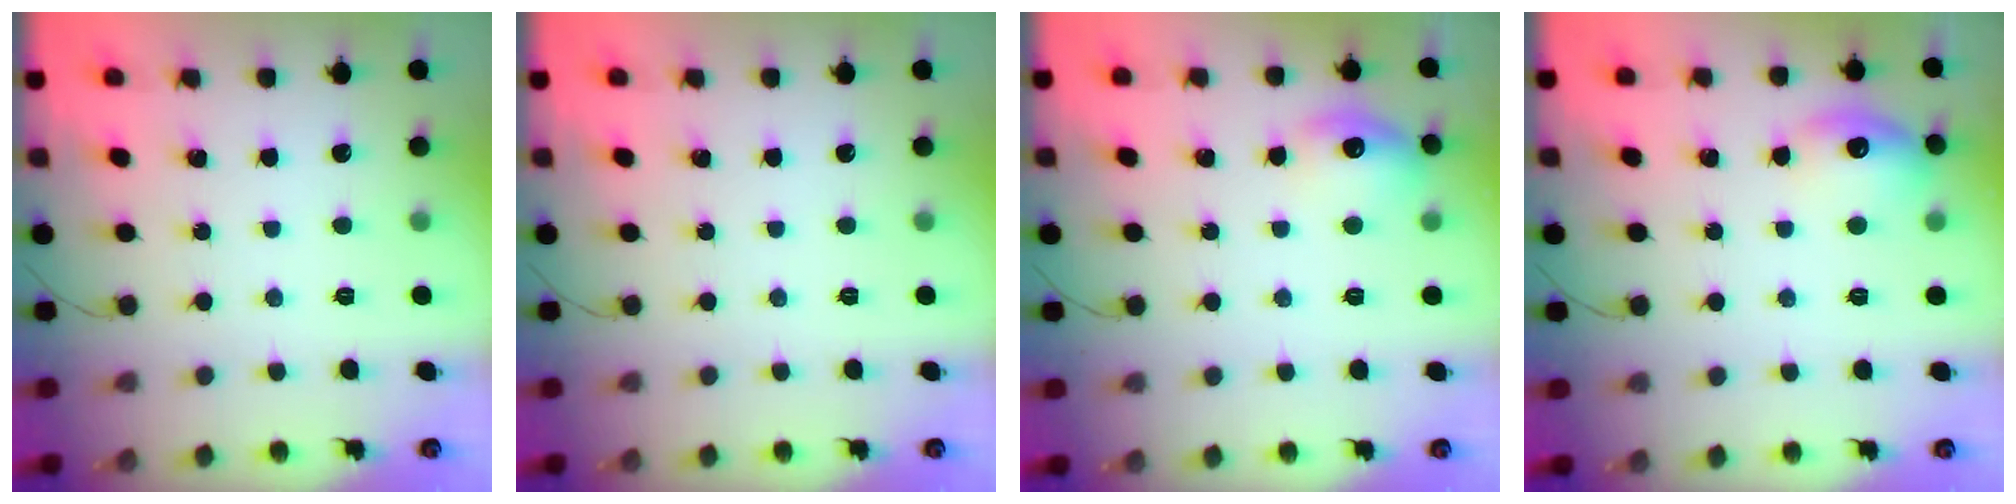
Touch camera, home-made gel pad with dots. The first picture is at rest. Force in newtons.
{"total": 0.0}
{"total": 10.0, "press": 10.0, "slide": 0.6}
{"total": 10.9, "press": 10.9, "slide": 0.8}